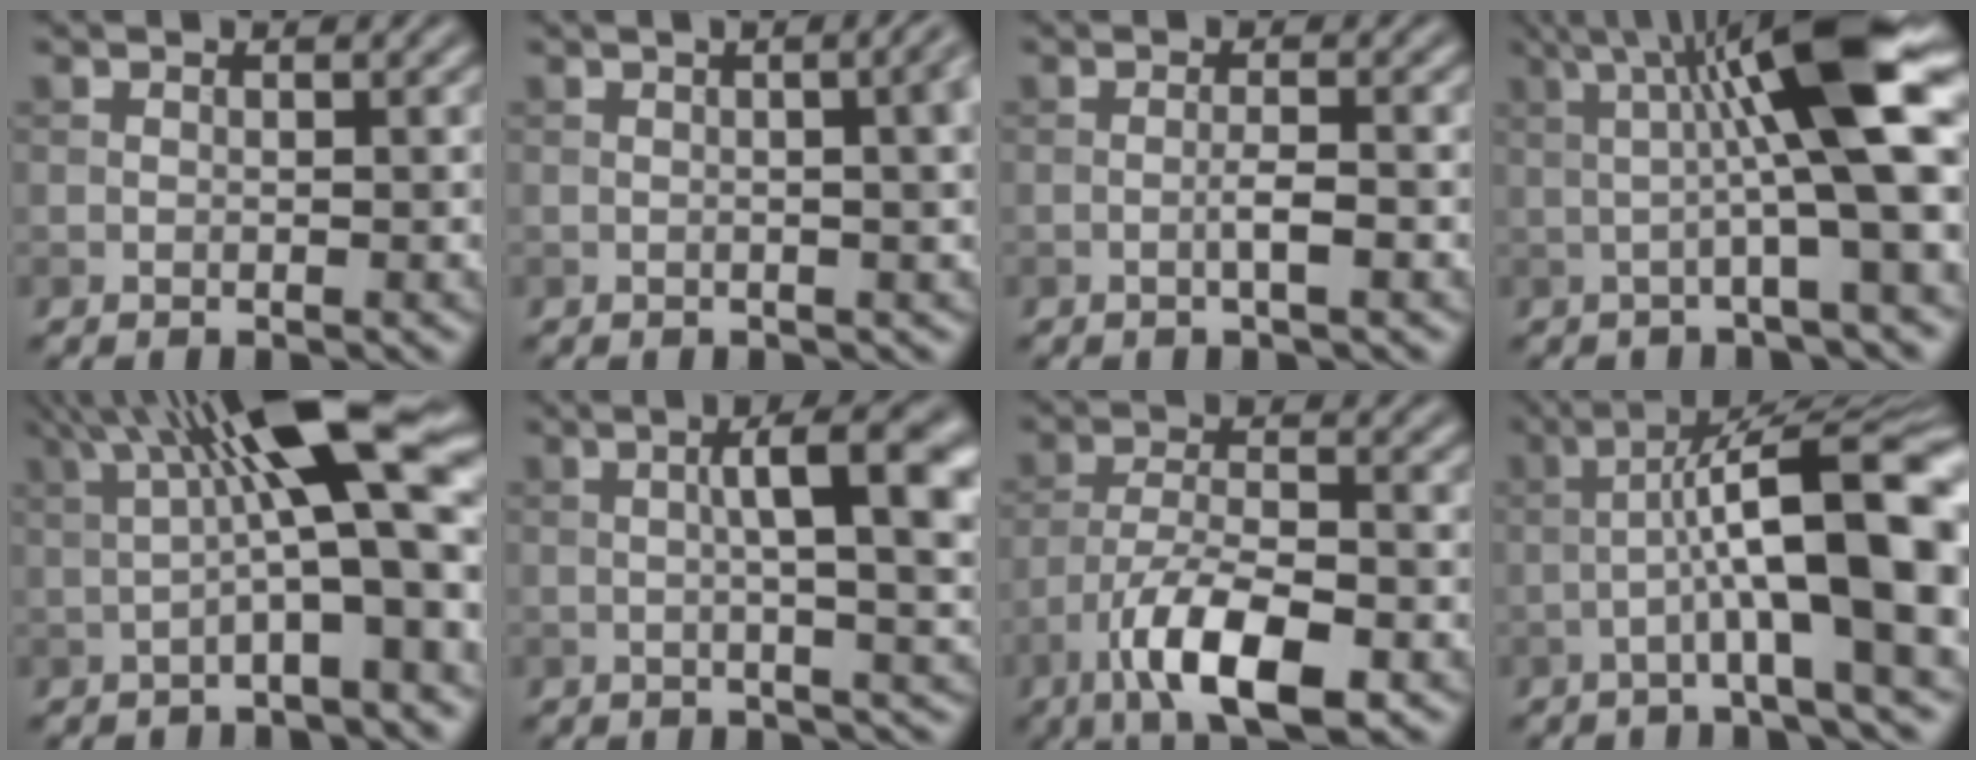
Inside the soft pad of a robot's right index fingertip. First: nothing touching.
{"total": 8.5, "force": [1.4, 4.3, 7.2], "torque": [-0.019, 0.042, -0.021]}
{"total": 1.7, "force": [-0.6, 0.1, 1.6], "torque": [-0.030, 0.003, -0.012]}
{"total": 10.8, "force": [1.9, 1.7, 10.5], "torque": [-0.155, 0.014, 0.030]}
{"total": 13.2, "force": [3.1, 3.0, 12.5], "torque": [-0.176, 0.025, 0.050]}
{"total": 8.0, "force": [1.1, 1.9, 7.7], "torque": [-0.096, 0.012, 0.015]}
{"total": 8.8, "force": [-4.8, 2.8, 6.9], "torque": [-0.123, 0.001, -0.087]}
{"total": 11.4, "force": [-1.2, 1.8, 11.2], "torque": [-0.169, 0.033, -0.023]}